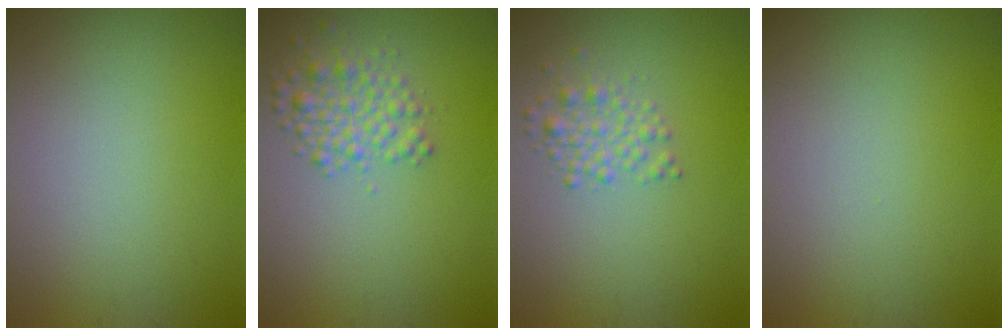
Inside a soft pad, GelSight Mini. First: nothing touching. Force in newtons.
{"total": 2.9, "press": 2.9, "slide": 0.1}
{"total": 2.1, "press": 2.1, "slide": 0.0}
{"total": 0.0}